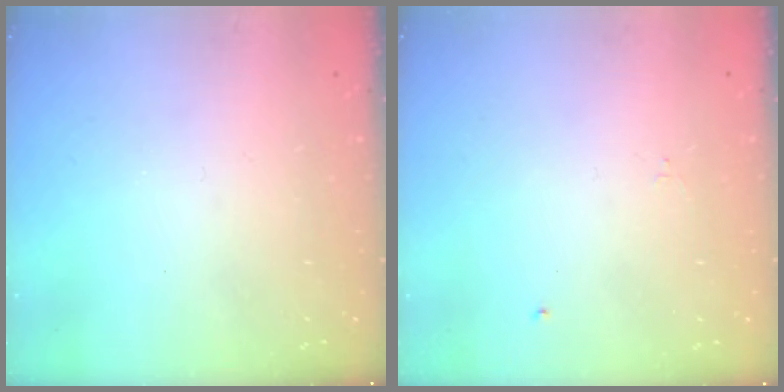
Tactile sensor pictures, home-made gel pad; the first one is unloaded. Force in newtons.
{"total": 0.6, "press": 0.5, "slide": 0.2}